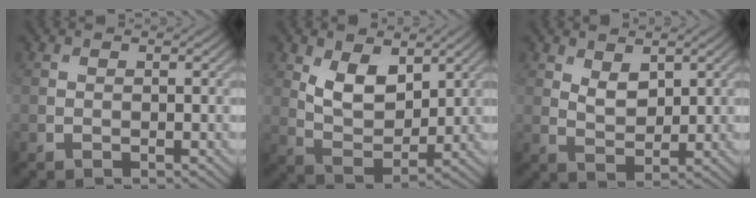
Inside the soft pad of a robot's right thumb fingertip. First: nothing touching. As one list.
[{"total": 7.1, "force": [3.2, 4.0, 5.0], "torque": [-0.101, -0.017, 0.059]}, {"total": 3.2, "force": [1.8, 1.7, 2.1], "torque": [-0.046, -0.006, 0.038]}]